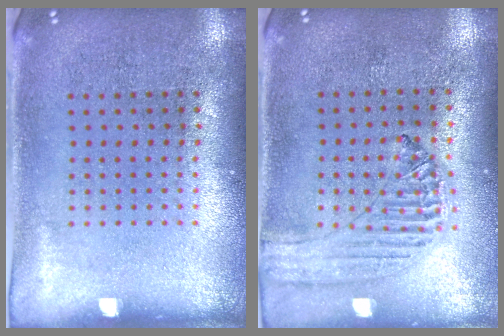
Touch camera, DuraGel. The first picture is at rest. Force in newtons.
{"total": 0.8, "press": 0.8, "slide": 0.1}